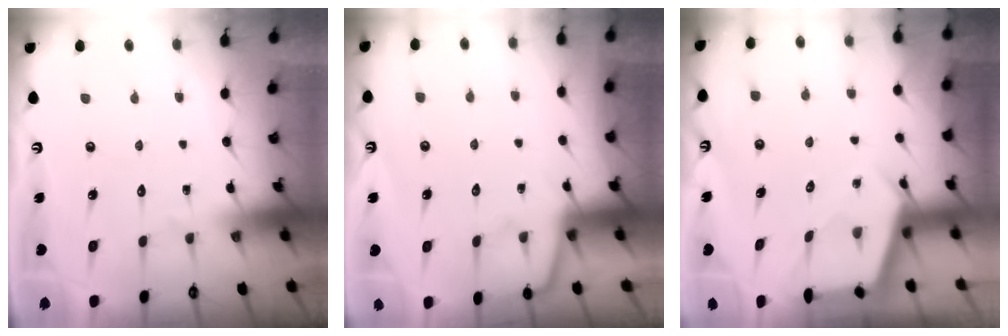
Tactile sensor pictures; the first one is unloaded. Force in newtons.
{"total": 3.0, "press": 3.0, "slide": 0.3}
{"total": 2.8, "press": 2.8, "slide": 0.3}